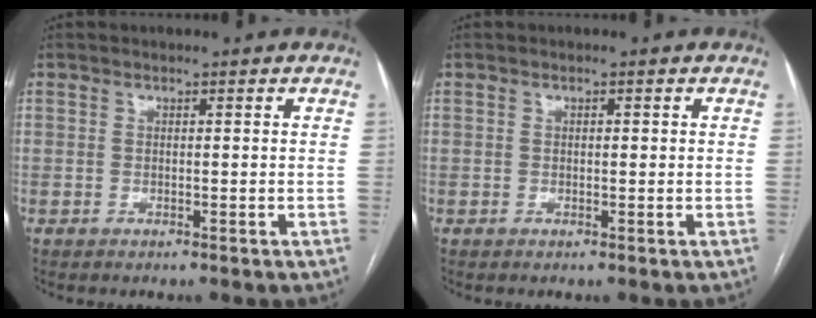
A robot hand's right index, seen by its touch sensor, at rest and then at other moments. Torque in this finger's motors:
{"motor_torque": [-0.34, 0.42, -0.05, -0.01]}